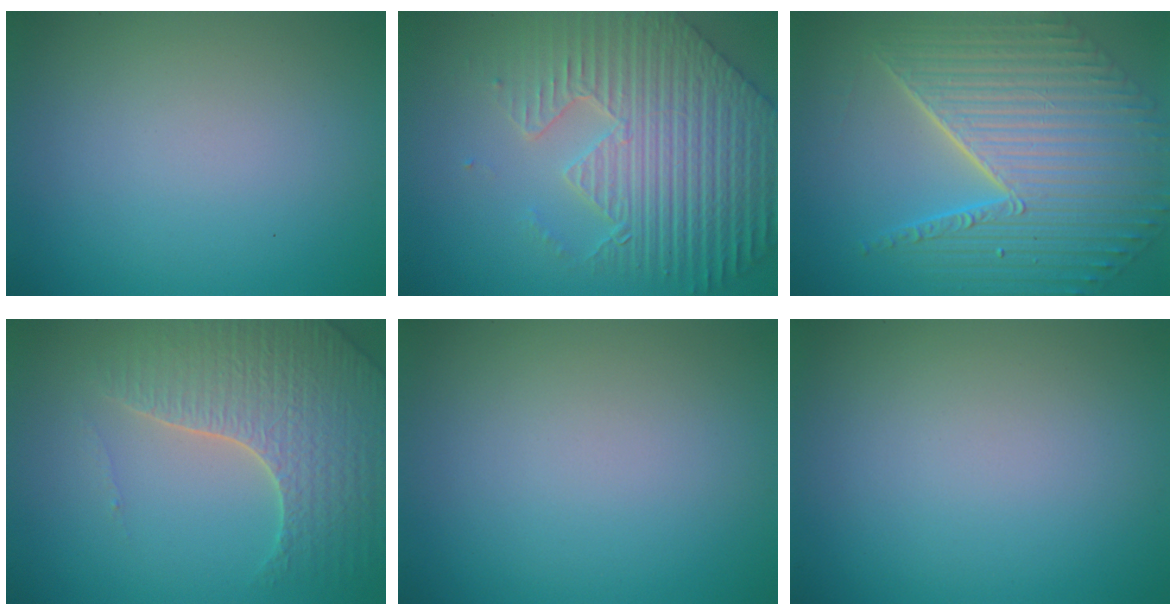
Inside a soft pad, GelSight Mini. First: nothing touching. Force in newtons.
{"total": 7.6, "press": 6.1, "slide": 4.5}
{"total": 10.8, "press": 7.2, "slide": 8.0}
{"total": 4.7, "press": 4.6, "slide": 1.2}
{"total": 0.0}
{"total": 0.0}